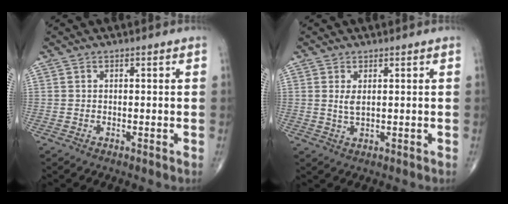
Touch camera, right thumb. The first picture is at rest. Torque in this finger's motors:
{"motor_torque": [-0.76, 0.07, -0.22, -0.02, 0.00]}